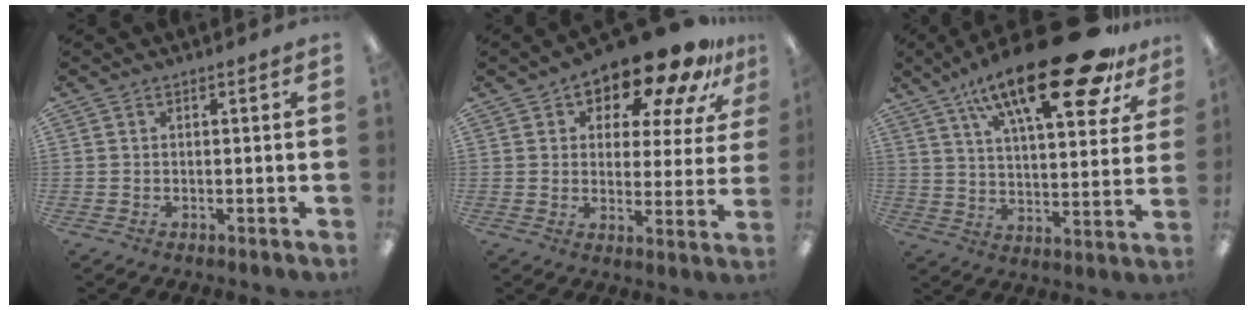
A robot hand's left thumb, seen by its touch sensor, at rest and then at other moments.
{"total": 14.8, "force": [11.9, 5.1, 7.1], "torque": [-0.122, -0.084, 0.204]}
{"total": 24.7, "force": [15.9, 7.4, 17.3], "torque": [-0.271, -0.090, 0.255]}